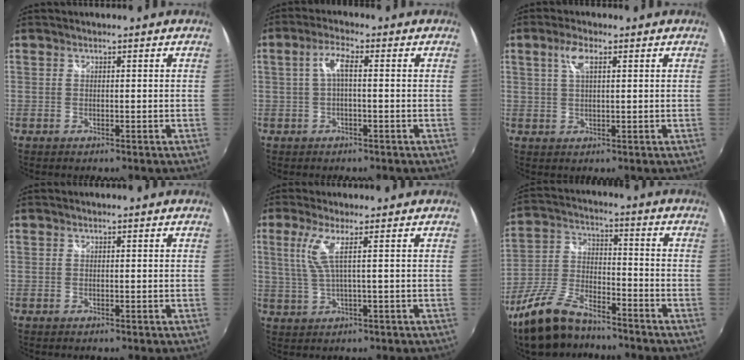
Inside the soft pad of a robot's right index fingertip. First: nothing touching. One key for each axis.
{"total": 3.7, "fx": 0.0, "fy": 0.8, "fz": 3.6, "tx": -0.072, "ty": 0.009, "tz": 0.001}
{"total": 3.8, "fx": 1.5, "fy": 1.3, "fz": 3.2, "tx": -0.062, "ty": 0.006, "tz": 0.028}
{"total": 0.0}
{"total": 4.6, "fx": 1.5, "fy": -0.6, "fz": 4.3, "tx": -0.084, "ty": 0.001, "tz": 0.039}
{"total": 14.4, "fx": -11.0, "fy": 5.3, "fz": 7.6, "tx": -0.178, "ty": -0.010, "tz": -0.213}